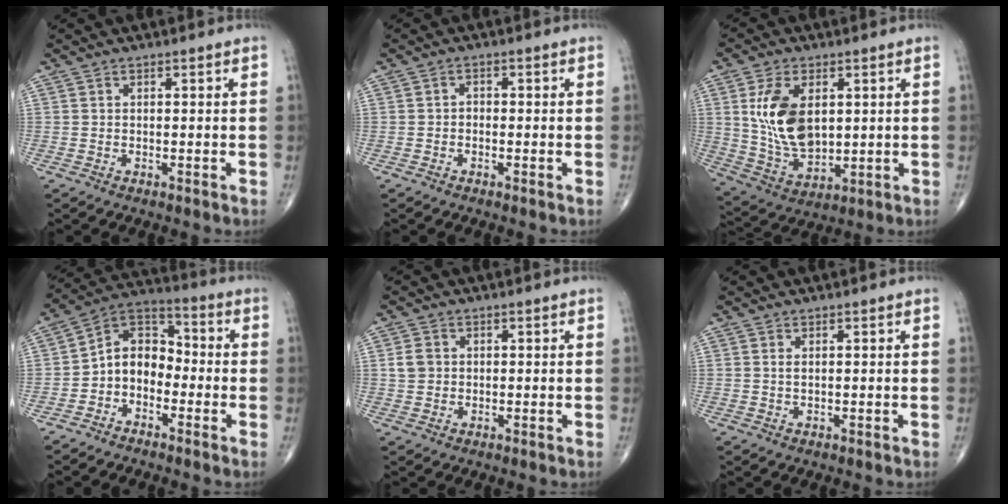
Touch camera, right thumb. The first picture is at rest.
{"total": 1.2, "force": [-0.5, 1.0, 0.6], "torque": [-0.002, 0.005, -0.012]}
{"total": 13.4, "force": [2.7, 8.0, 10.4], "torque": [-0.185, -0.016, 0.062]}
{"total": 9.2, "force": [-2.6, 6.9, 5.5], "torque": [-0.065, 0.051, -0.065]}
{"total": 2.9, "force": [0.4, 2.5, 1.4], "torque": [-0.018, 0.004, 0.008]}
{"total": 0.8, "force": [0.2, 0.4, 0.7], "torque": [-0.016, 0.002, 0.007]}